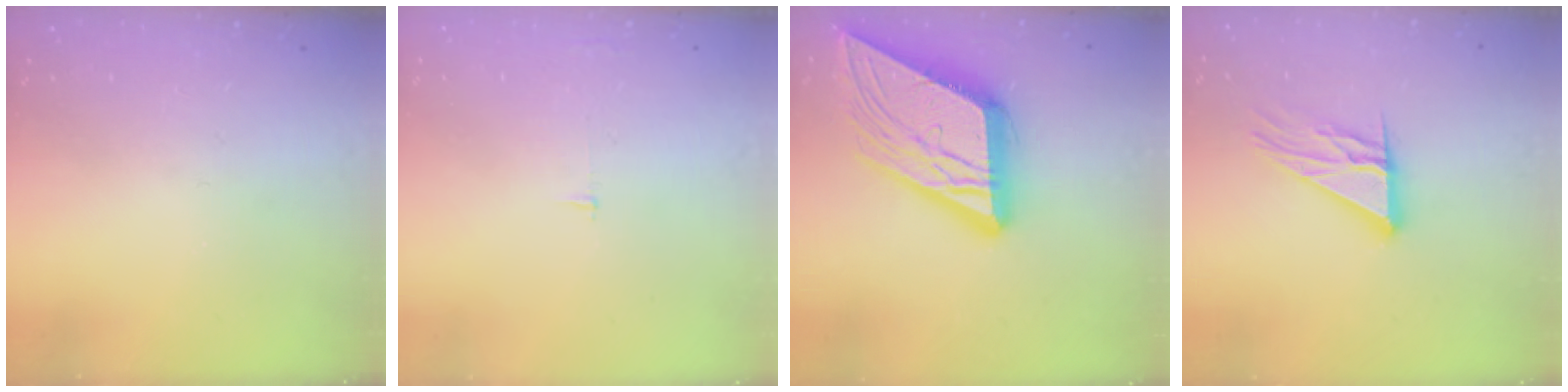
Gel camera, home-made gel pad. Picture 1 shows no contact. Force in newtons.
{"total": 2.5, "press": 2.5, "slide": 0.2}
{"total": 18.7, "press": 18.6, "slide": 2.1}
{"total": 11.7, "press": 11.7, "slide": 0.9}